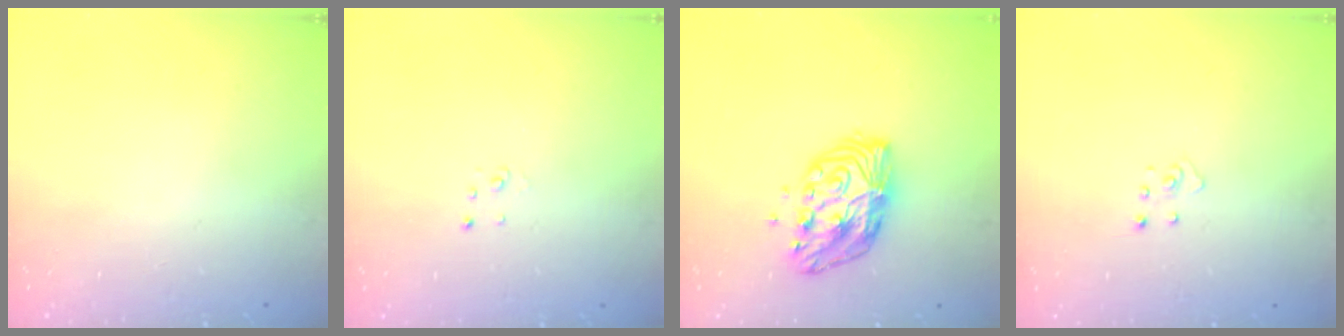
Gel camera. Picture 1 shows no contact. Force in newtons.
{"total": 2.0, "press": 2.0, "slide": 0.2}
{"total": 11.3, "press": 11.3, "slide": 0.7}
{"total": 2.9, "press": 2.9, "slide": 0.2}